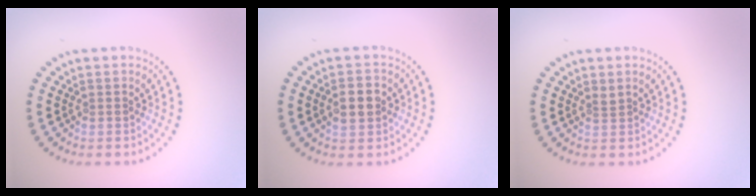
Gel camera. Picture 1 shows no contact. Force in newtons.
{"total": 2.9, "press": 2.9, "slide": 0.1}
{"total": 0.9, "press": 0.5, "slide": 0.8}